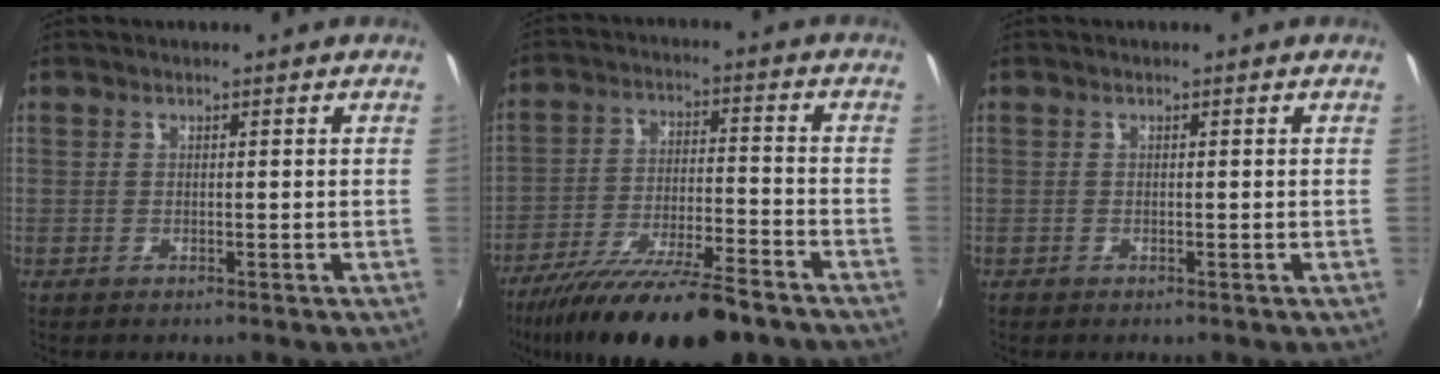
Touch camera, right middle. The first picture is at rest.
{"total": 20.0, "force": [-15.6, 4.2, 11.7], "torque": [-0.220, -0.041, -0.250]}
{"total": 0.0}